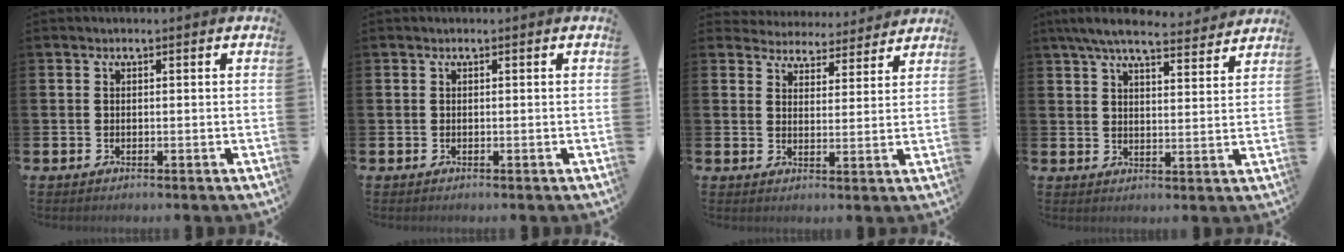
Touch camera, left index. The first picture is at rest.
{"total": 0.0}
{"total": 4.5, "force": [4.3, 1.2, -0.4], "torque": [-0.011, -0.035, 0.076]}
{"total": 7.2, "force": [6.7, 1.1, 2.4], "torque": [-0.060, -0.034, 0.119]}